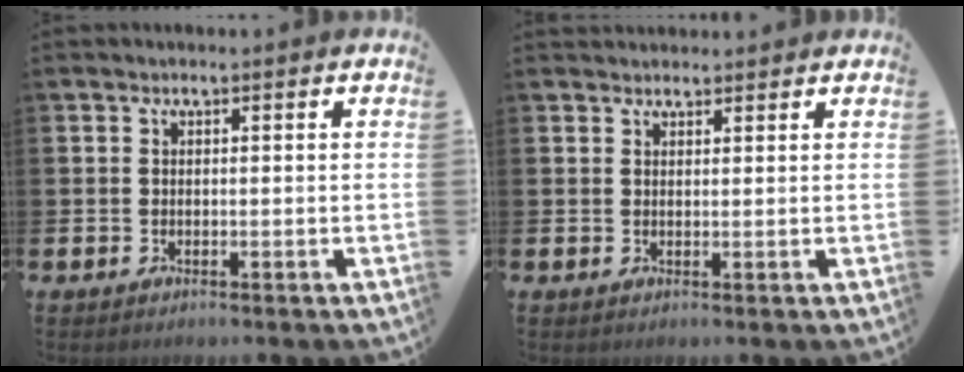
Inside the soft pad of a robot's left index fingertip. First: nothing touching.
{"total": 1.7, "force": [1.6, 0.5, -0.1], "torque": [0.009, -0.002, 0.027]}